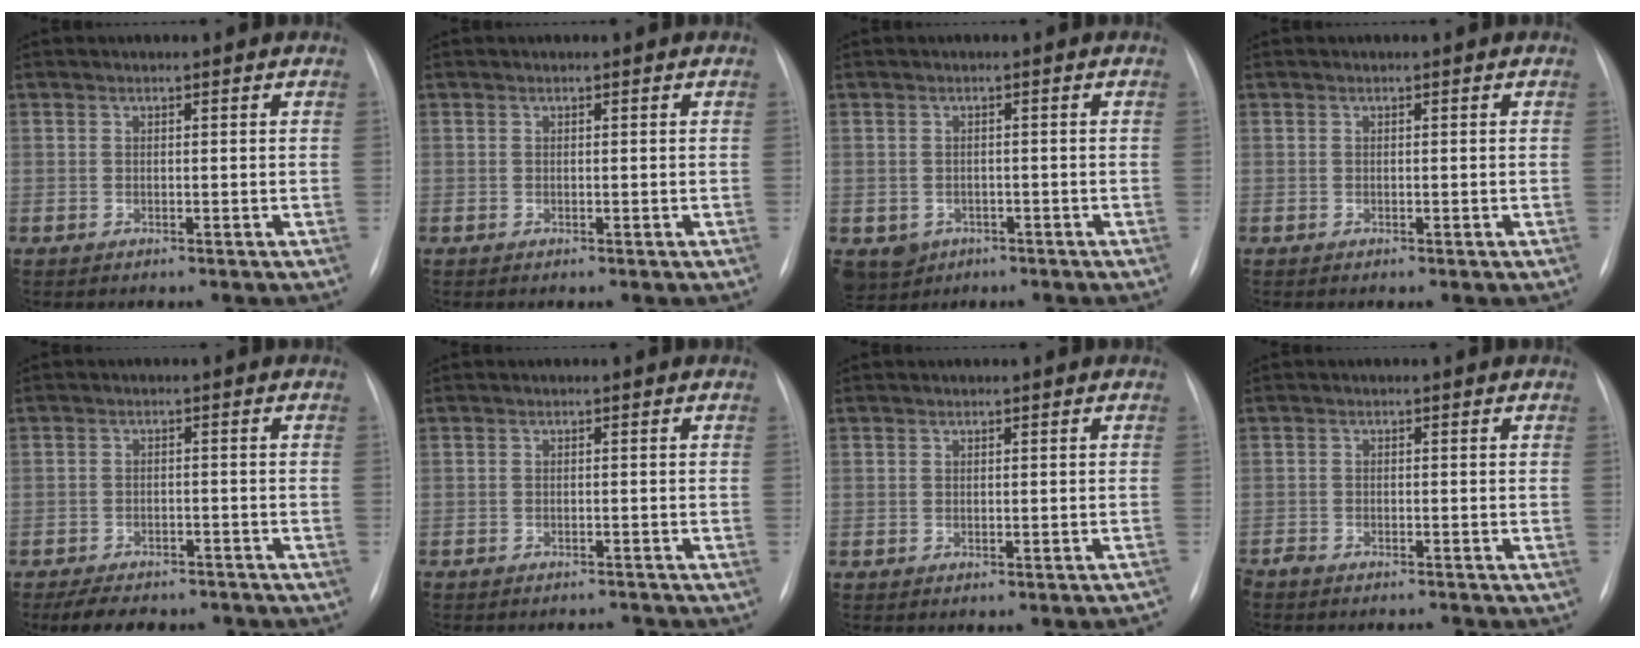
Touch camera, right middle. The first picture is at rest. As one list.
[{"total": 0.0}, {"total": 4.3, "force": [-2.0, 3.7, 1.0], "torque": [-0.017, 0.003, -0.023]}, {"total": 0.0}, {"total": 10.1, "force": [-8.6, 3.9, 3.6], "torque": [-0.057, 0.003, -0.114]}, {"total": 3.5, "force": [-3.4, 0.8, 0.2], "torque": [0.003, -0.002, -0.046]}, {"total": 2.4, "force": [-2.3, 0.2, 0.7], "torque": [-0.001, -0.002, -0.024]}, {"total": 5.0, "force": [-4.8, 0.8, 1.1], "torque": [-0.011, -0.009, -0.075]}]